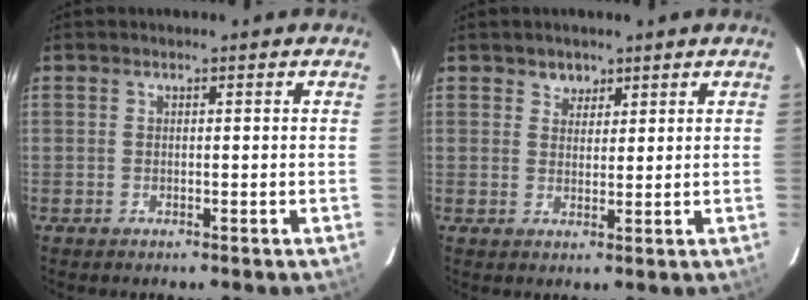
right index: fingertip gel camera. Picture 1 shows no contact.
{"total": 2.7, "force": [1.7, 2.0, 0.3], "torque": [0.005, 0.005, 0.028]}